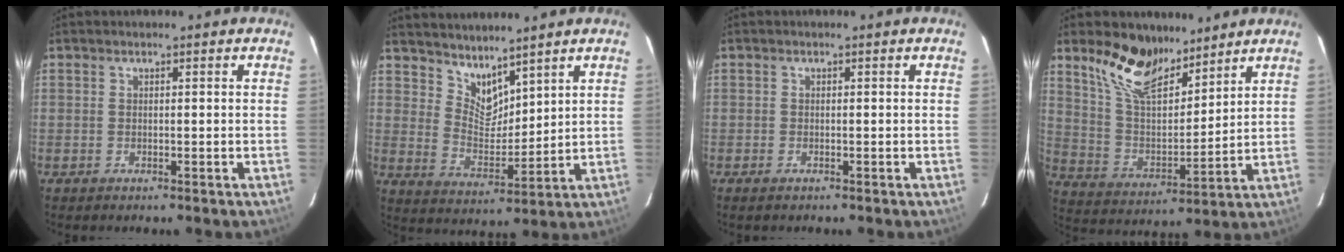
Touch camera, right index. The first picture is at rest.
{"total": 7.1, "force": [6.1, 2.9, 2.3], "torque": [-0.033, -0.004, 0.122]}
{"total": 0.9, "force": [-0.7, 0.3, 0.5], "torque": [-0.010, -0.003, -0.013]}
{"total": 13.9, "force": [10.4, 5.8, 7.2], "torque": [-0.146, 0.008, 0.202]}